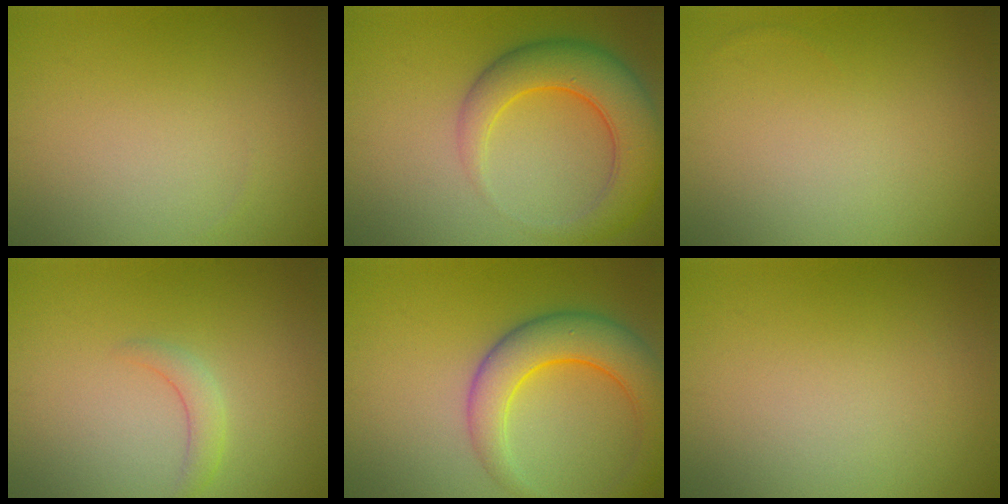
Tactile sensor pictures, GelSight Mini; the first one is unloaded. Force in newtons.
{"total": 6.8, "press": 6.7, "slide": 0.3}
{"total": 0.0}
{"total": 1.5, "press": 1.5, "slide": 0.3}
{"total": 6.3, "press": 6.2, "slide": 0.4}
{"total": 0.0}